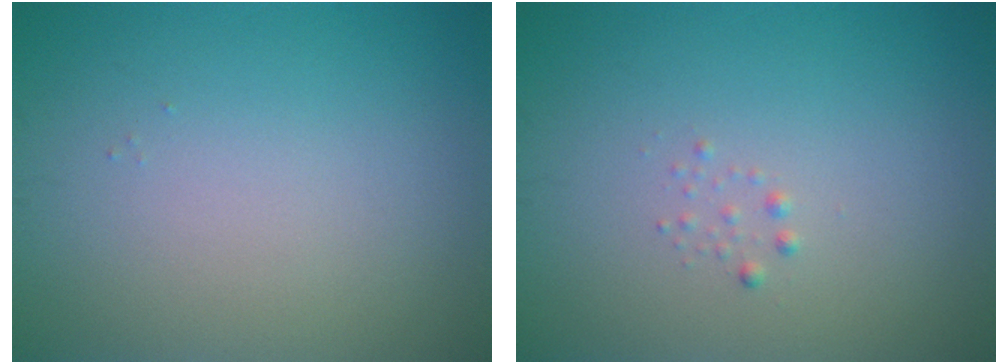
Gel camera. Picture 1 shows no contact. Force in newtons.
{"total": 0.6, "press": 0.6, "slide": 0.0}